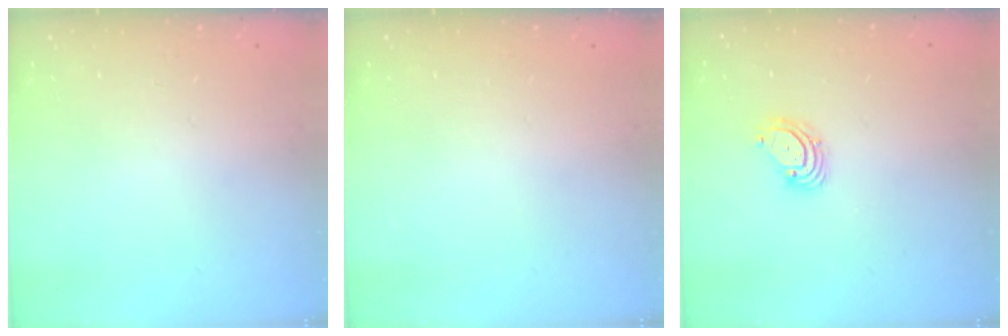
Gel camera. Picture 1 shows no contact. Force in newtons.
{"total": 0.0}
{"total": 4.0, "press": 4.0, "slide": 0.5}